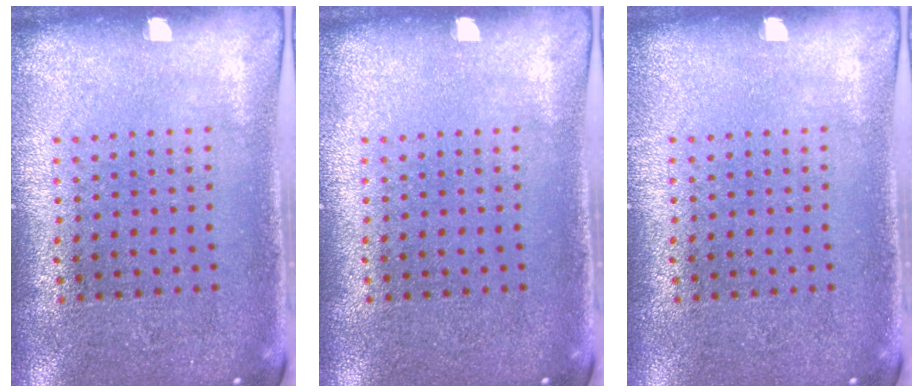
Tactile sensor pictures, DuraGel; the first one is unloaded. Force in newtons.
{"total": 0.0}
{"total": 0.0}